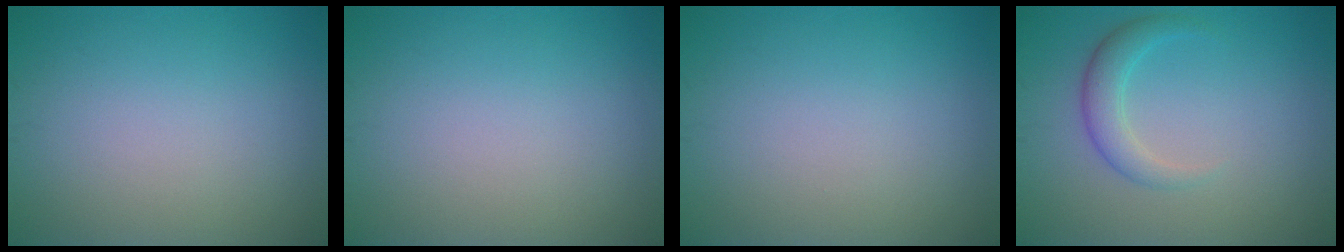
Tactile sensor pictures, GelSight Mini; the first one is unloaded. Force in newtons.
{"total": 0.0}
{"total": 0.0}
{"total": 2.5, "press": 2.5, "slide": 0.1}